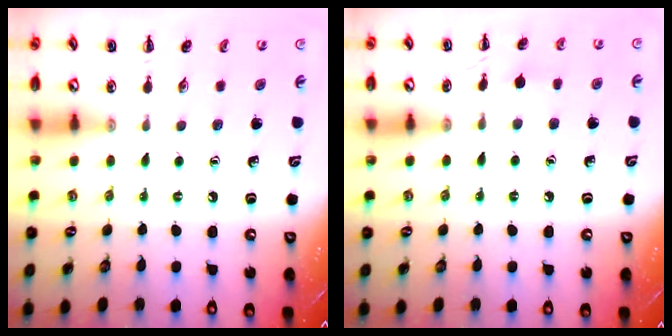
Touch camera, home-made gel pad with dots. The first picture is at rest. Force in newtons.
{"total": 5.7, "press": 5.4, "slide": 1.9}